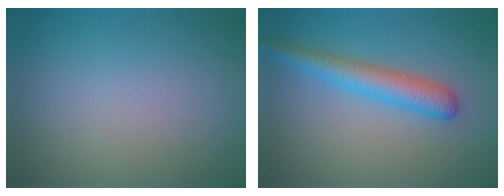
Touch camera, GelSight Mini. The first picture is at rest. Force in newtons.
{"total": 3.9, "press": 3.9, "slide": 0.1}